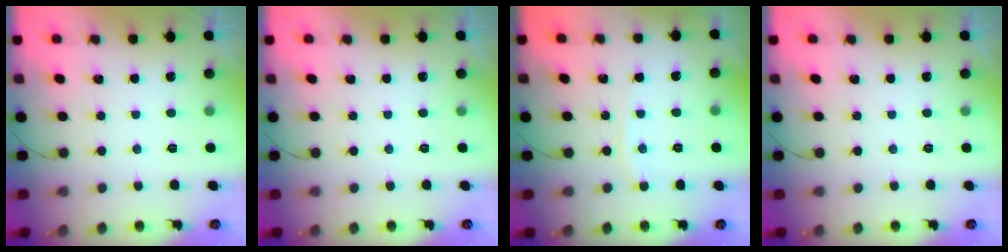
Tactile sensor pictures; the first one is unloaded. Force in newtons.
{"total": 0.0}
{"total": 2.3, "press": 2.3, "slide": 0.3}
{"total": 0.0}